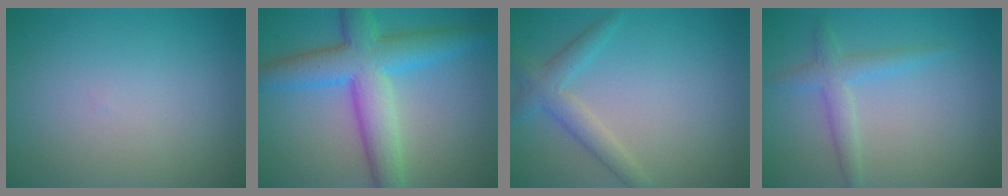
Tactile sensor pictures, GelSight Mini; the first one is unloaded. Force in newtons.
{"total": 8.0, "press": 8.0, "slide": 0.3}
{"total": 2.8, "press": 2.8, "slide": 0.1}
{"total": 1.8, "press": 1.8, "slide": 0.1}